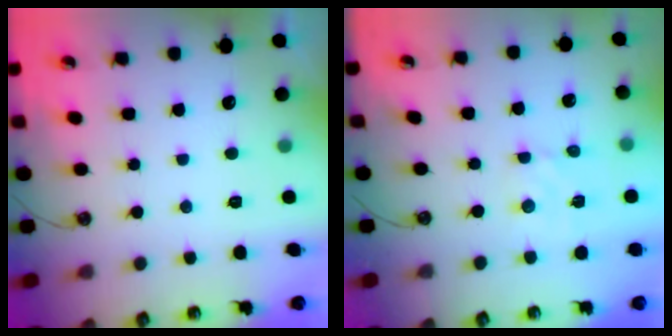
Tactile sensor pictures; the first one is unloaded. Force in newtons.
{"total": 2.5, "press": 2.5, "slide": 0.4}